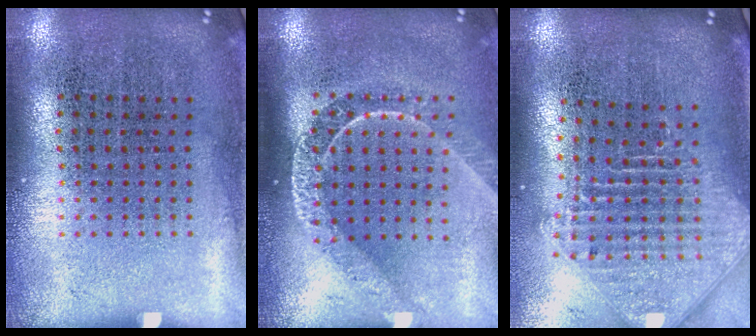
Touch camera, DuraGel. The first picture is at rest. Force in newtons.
{"total": 1.8, "press": 1.5, "slide": 1.0}
{"total": 2.5, "press": 1.8, "slide": 1.7}